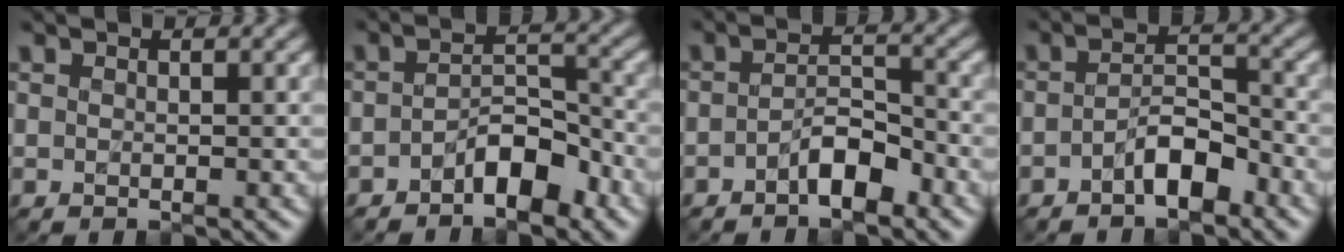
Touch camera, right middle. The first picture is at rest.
{"total": 3.8, "force": [-2.3, 1.6, 2.6], "torque": [-0.037, 0.014, -0.040]}
{"total": 3.1, "force": [-1.8, 1.1, 2.2], "torque": [-0.036, 0.010, -0.035]}
{"total": 3.2, "force": [-1.8, 1.3, 2.3], "torque": [-0.038, 0.011, -0.036]}